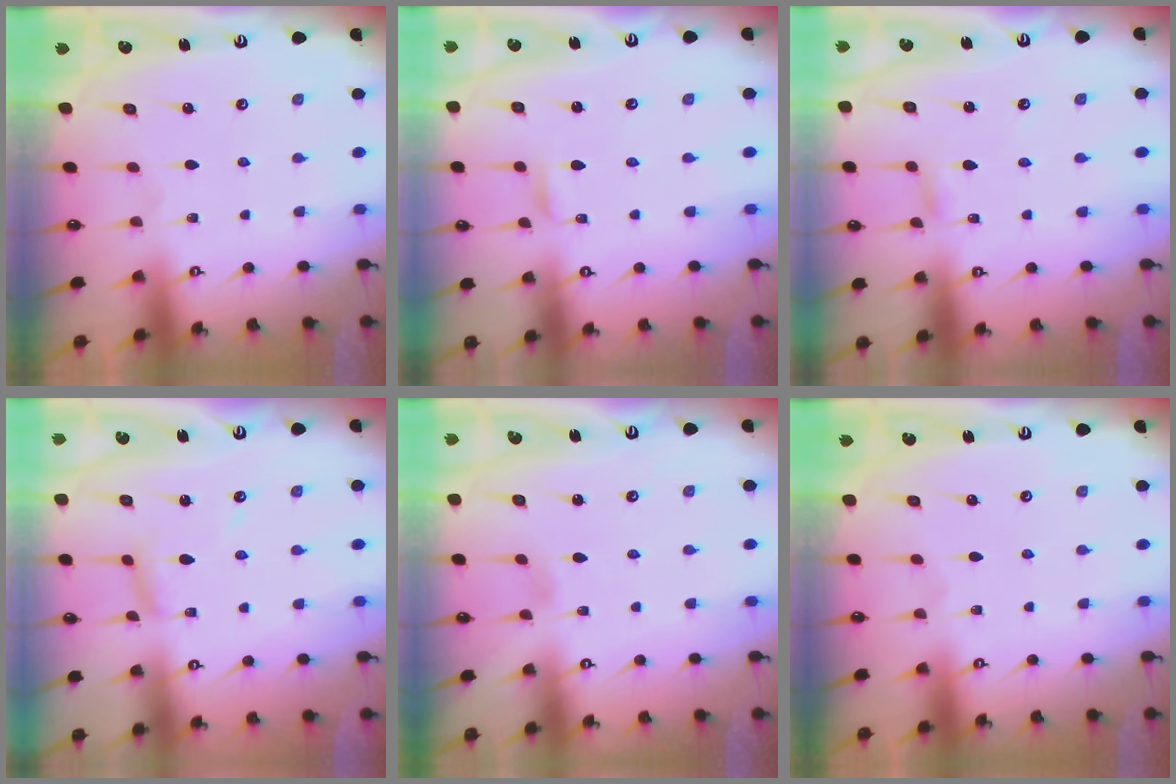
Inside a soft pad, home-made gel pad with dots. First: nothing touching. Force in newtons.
{"total": 1.4, "press": 1.4, "slide": 0.1}
{"total": 2.4, "press": 2.4, "slide": 0.2}
{"total": 6.9, "press": 6.9, "slide": 0.3}
{"total": 2.6, "press": 2.6, "slide": 0.3}
{"total": 0.0}